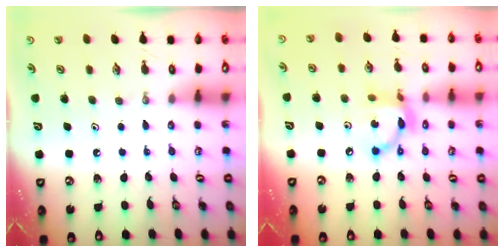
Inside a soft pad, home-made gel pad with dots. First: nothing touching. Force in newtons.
{"total": 11.7, "press": 11.6, "slide": 0.6}